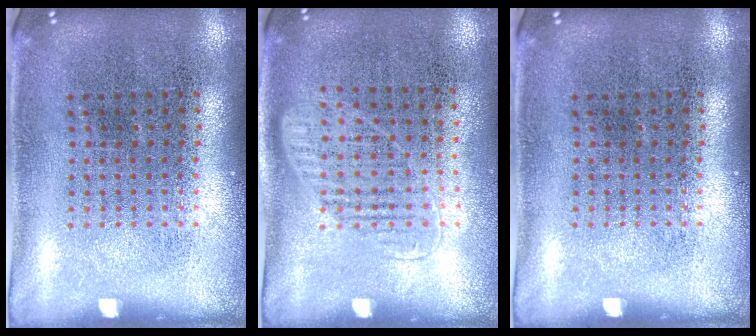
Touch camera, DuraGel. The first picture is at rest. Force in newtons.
{"total": 1.2, "press": 1.0, "slide": 0.7}
{"total": 0.0}